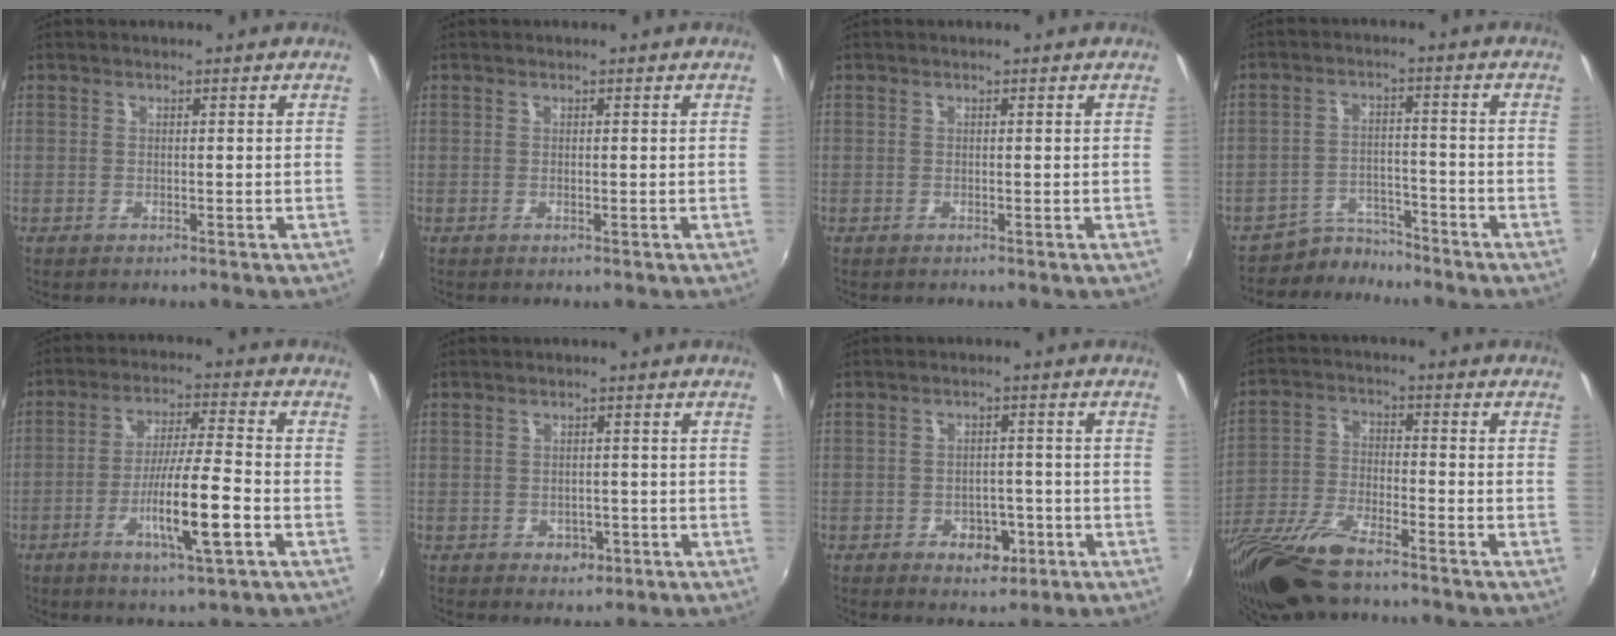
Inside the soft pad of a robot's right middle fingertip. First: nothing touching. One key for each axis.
{"total": 0.0}
{"total": 0.0}
{"total": 5.2, "fx": -4.7, "fy": 1.9, "fz": -0.9, "tx": 0.014, "ty": 0.018, "tz": -0.076}
{"total": 11.4, "fx": -4.4, "fy": 0.8, "fz": 10.5, "tx": -0.195, "ty": -0.012, "tz": -0.077}
{"total": 2.9, "fx": -0.9, "fy": 2.6, "fz": 0.9, "tx": -0.020, "ty": 0.002, "tz": -0.004}
{"total": 5.4, "fx": -2.6, "fy": 3.9, "fz": 2.6, "tx": -0.050, "ty": 0.000, "tz": -0.026}
{"total": 16.1, "fx": -12.4, "fy": 3.8, "fz": 9.5, "tx": -0.204, "ty": -0.039, "tz": -0.234}